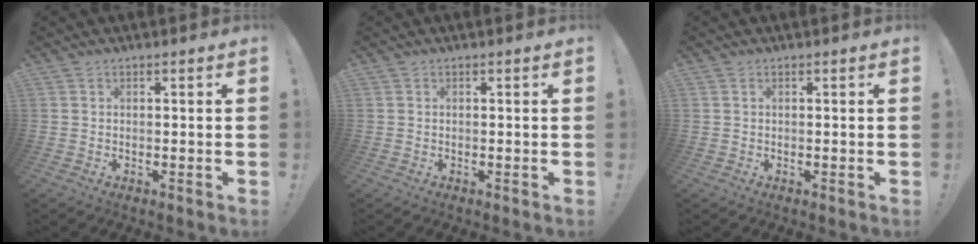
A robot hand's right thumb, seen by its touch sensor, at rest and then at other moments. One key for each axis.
{"total": 0.0}
{"total": 0.0}